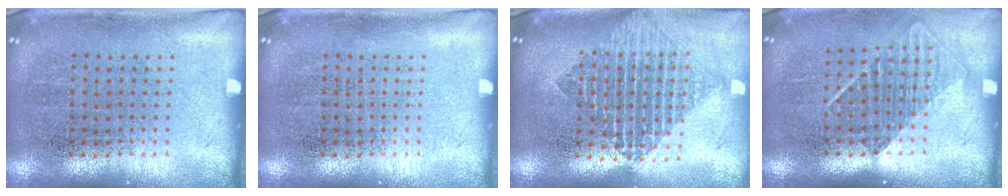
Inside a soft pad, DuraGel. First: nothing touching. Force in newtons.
{"total": 0.0}
{"total": 2.0, "press": 1.6, "slide": 1.2}
{"total": 1.4, "press": 1.1, "slide": 0.9}